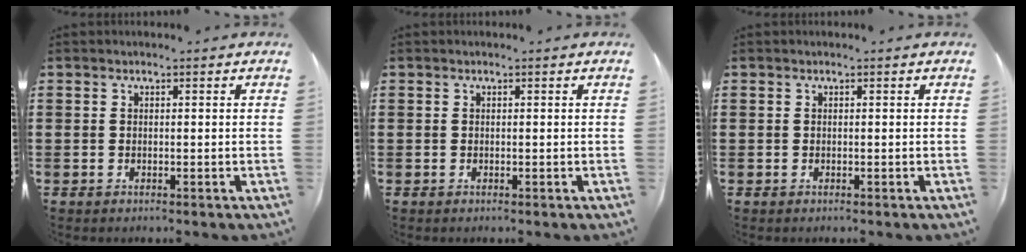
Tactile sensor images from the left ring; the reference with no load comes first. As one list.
[{"total": 0.0}, {"total": 0.0}]